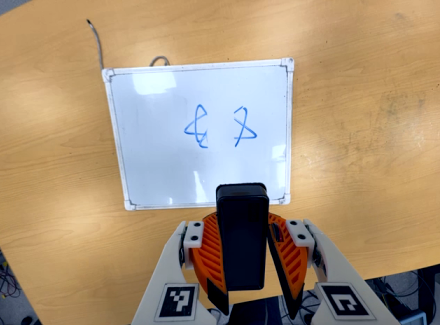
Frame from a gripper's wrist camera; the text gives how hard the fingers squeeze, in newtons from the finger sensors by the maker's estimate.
{"total": 8.2, "left": 8.4, "right": 8.1}